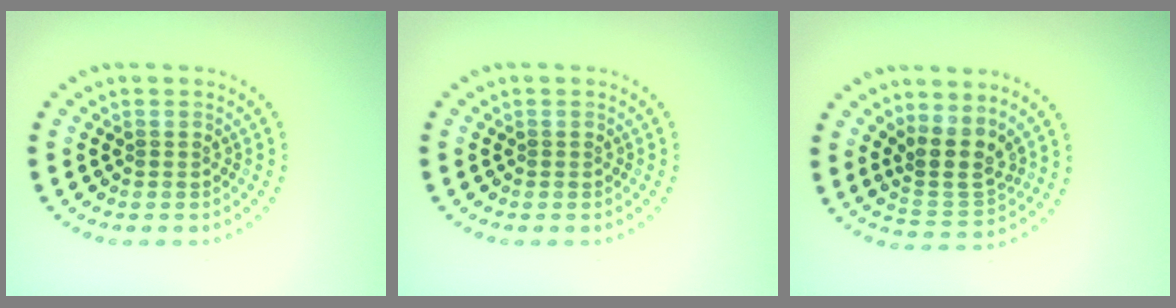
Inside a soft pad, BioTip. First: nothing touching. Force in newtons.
{"total": 0.0}
{"total": 3.2, "press": 2.4, "slide": 2.1}